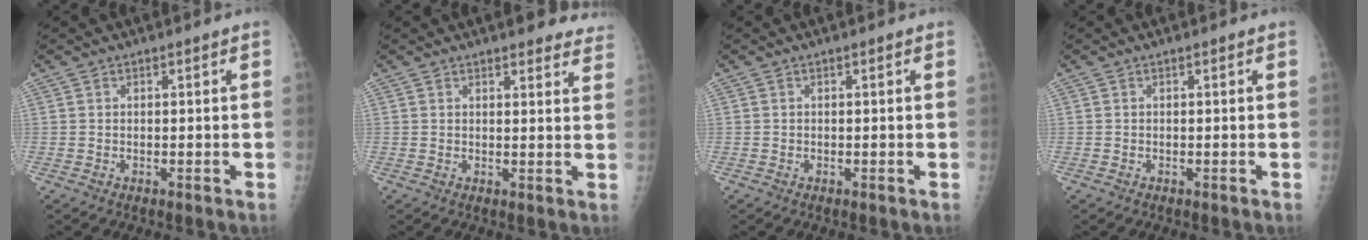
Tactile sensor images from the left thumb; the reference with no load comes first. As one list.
[{"total": 9.2, "force": [8.2, 2.5, 3.4], "torque": [0.002, -0.029, 0.077]}, {"total": 0.0}, {"total": 0.0}]